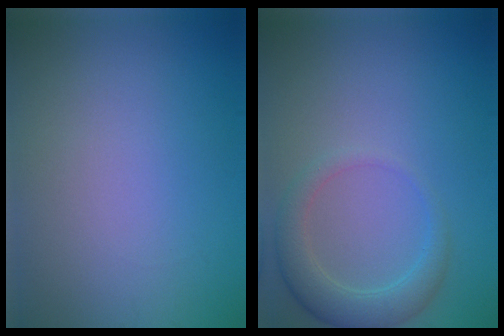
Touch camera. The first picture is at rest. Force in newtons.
{"total": 2.4, "press": 2.4, "slide": 0.4}